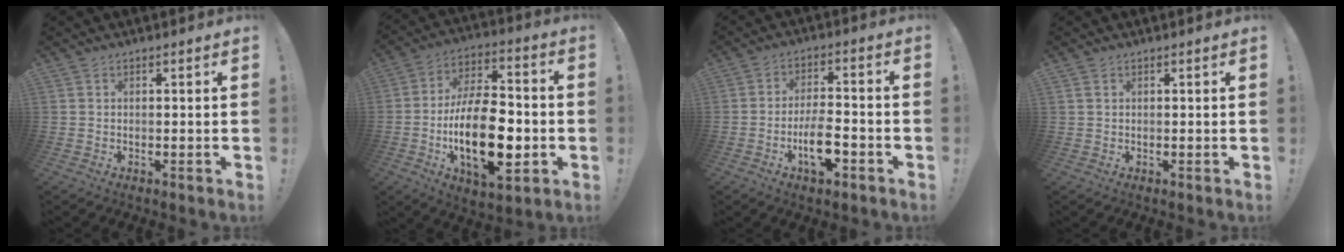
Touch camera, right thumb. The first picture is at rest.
{"total": 24.0, "force": [-5.4, 11.9, 20.1], "torque": [-0.377, 0.015, -0.081]}
{"total": 10.2, "force": [-4.2, 4.1, 8.3], "torque": [-0.152, 0.015, -0.072]}
{"total": 1.2, "force": [0.7, 0.7, 0.5], "torque": [-0.011, 0.001, 0.014]}